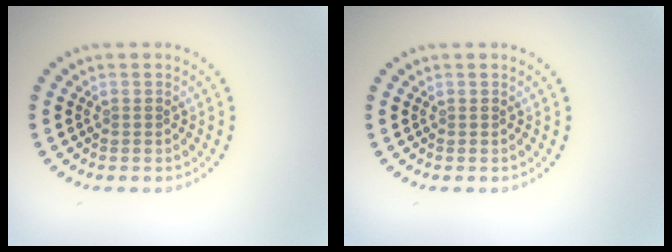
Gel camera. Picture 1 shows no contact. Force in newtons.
{"total": 0.0}